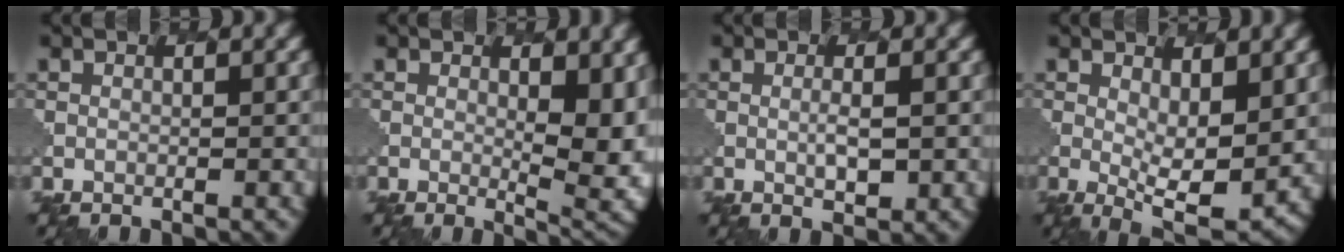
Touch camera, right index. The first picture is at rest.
{"total": 7.8, "force": [0.5, 3.4, 7.0], "torque": [-0.087, -0.014, 0.016]}
{"total": 1.6, "force": [0.4, 0.4, 1.5], "torque": [-0.032, -0.003, 0.008]}
{"total": 5.5, "force": [0.6, 2.2, 5.0], "torque": [-0.087, -0.012, 0.015]}